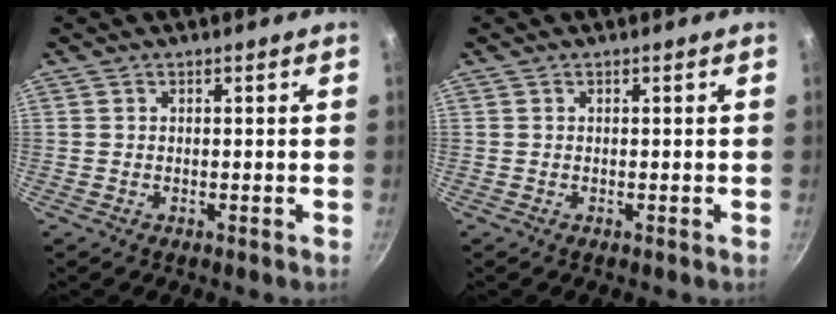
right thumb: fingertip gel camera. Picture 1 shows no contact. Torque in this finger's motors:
{"motor_torque": [-0.39, 0.09, 0.00, 0.00, 0.00]}